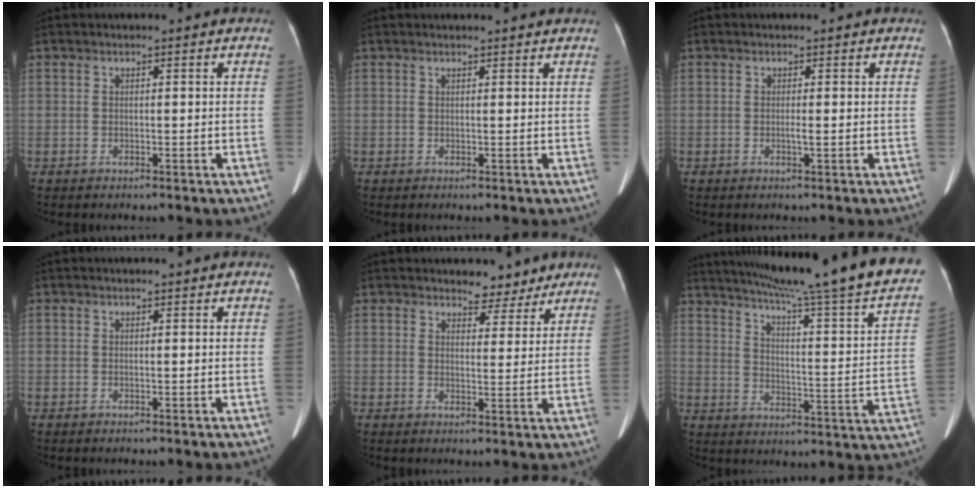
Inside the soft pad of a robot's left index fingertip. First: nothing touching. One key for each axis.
{"total": 3.3, "fx": 3.2, "fy": 0.1, "fz": 0.7, "tx": -0.012, "ty": 0.021, "tz": 0.036}
{"total": 0.7, "fx": -0.4, "fy": -0.2, "fz": 0.6, "tx": -0.015, "ty": 0.000, "tz": -0.004}
{"total": 0.0}
{"total": 4.5, "fx": 3.8, "fy": 2.2, "fz": 0.7, "tx": -0.004, "ty": -0.003, "tz": 0.051}
{"total": 29.3, "fx": 24.2, "fy": -0.2, "fz": 16.6, "tx": -0.235, "ty": -0.071, "tz": 0.313}